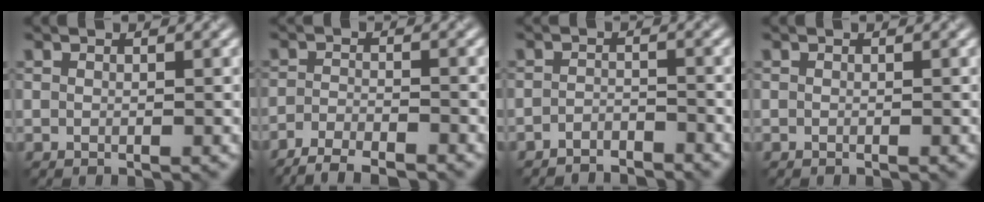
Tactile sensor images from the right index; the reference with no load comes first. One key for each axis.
{"total": 4.4, "fx": -4.0, "fy": 0.6, "fz": 1.7, "tx": -0.040, "ty": -0.002, "tz": -0.074}
{"total": 2.4, "fx": -2.4, "fy": 0.0, "fz": -0.2, "tx": -0.002, "ty": -0.001, "tz": -0.041}
{"total": 0.0}